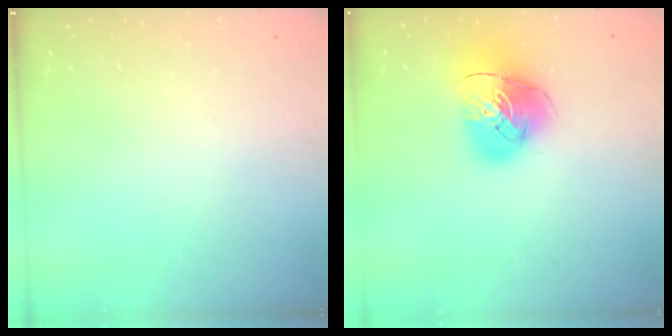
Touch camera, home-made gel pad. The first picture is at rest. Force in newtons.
{"total": 13.4, "press": 13.3, "slide": 1.7}